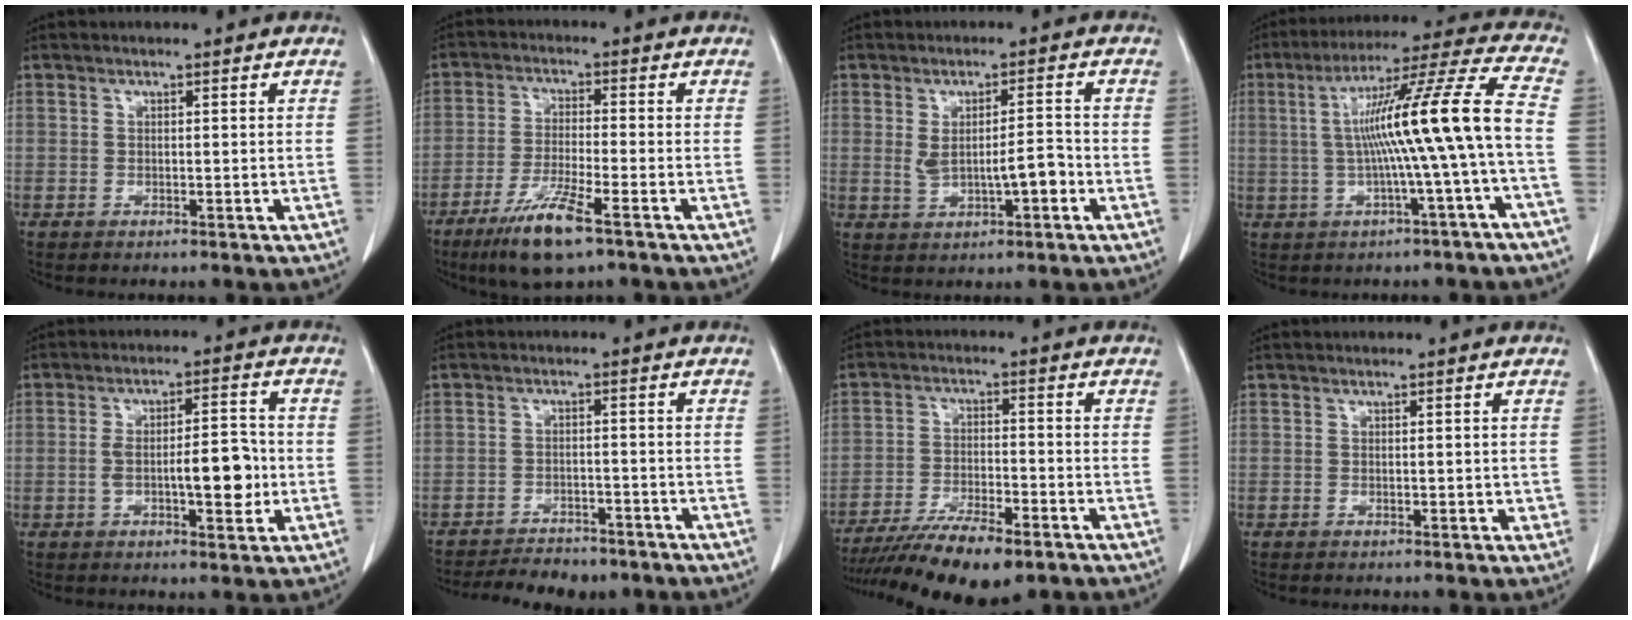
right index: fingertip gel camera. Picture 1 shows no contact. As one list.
[{"total": 8.9, "force": [-5.5, 0.7, 7.0], "torque": [-0.141, -0.021, -0.099]}, {"total": 5.4, "force": [-0.8, 1.4, 5.2], "torque": [-0.088, 0.007, -0.001]}, {"total": 14.9, "force": [-1.0, -1.7, 14.8], "torque": [-0.239, 0.022, -0.019]}, {"total": 8.2, "force": [-1.4, 2.3, 7.8], "torque": [-0.127, 0.011, -0.020]}, {"total": 10.0, "force": [-8.7, 3.6, 3.5], "torque": [-0.054, -0.003, -0.114]}, {"total": 13.5, "force": [-10.3, 2.8, 8.3], "torque": [-0.142, -0.026, -0.169]}, {"total": 1.1, "force": [-0.1, 0.6, 0.8], "torque": [-0.009, 0.001, 0.000]}]